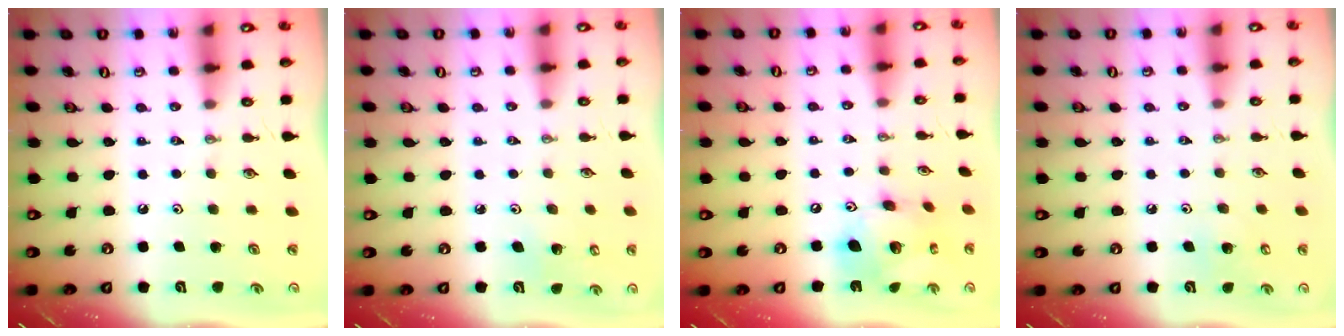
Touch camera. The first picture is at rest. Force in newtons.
{"total": 5.0, "press": 4.7, "slide": 1.6}
{"total": 15.6, "press": 15.6, "slide": 1.5}
{"total": 6.3, "press": 6.3, "slide": 0.5}